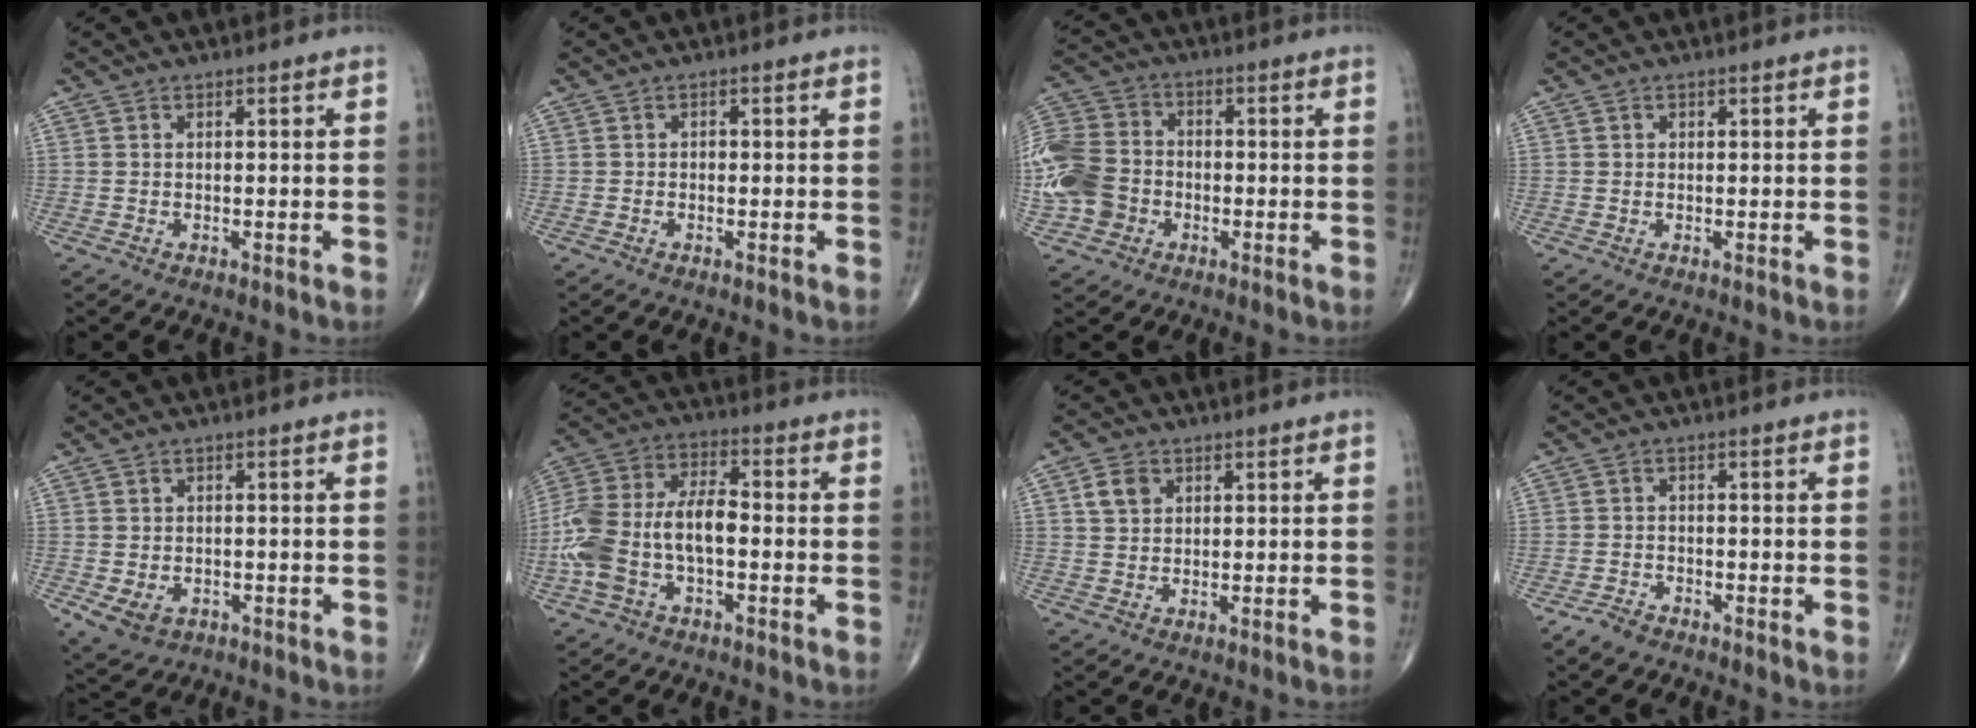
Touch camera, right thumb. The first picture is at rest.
{"total": 0.6, "force": [-0.1, 0.4, 0.3], "torque": [-0.002, 0.002, -0.004]}
{"total": 14.5, "force": [-3.0, 11.9, 7.7], "torque": [-0.175, 0.023, -0.058]}
{"total": 0.6, "force": [0.2, 0.5, 0.2], "torque": [0.005, 0.001, 0.001]}
{"total": 5.0, "force": [-1.7, 3.8, 2.8], "torque": [-0.045, 0.001, -0.016]}
{"total": 16.1, "force": [-2.9, 8.6, 13.3], "torque": [-0.289, 0.039, -0.056]}
{"total": 3.9, "force": [1.5, 3.0, 2.0], "torque": [-0.025, -0.001, 0.028]}
{"total": 2.6, "force": [-2.1, 1.2, 1.0], "torque": [-0.020, 0.003, -0.039]}